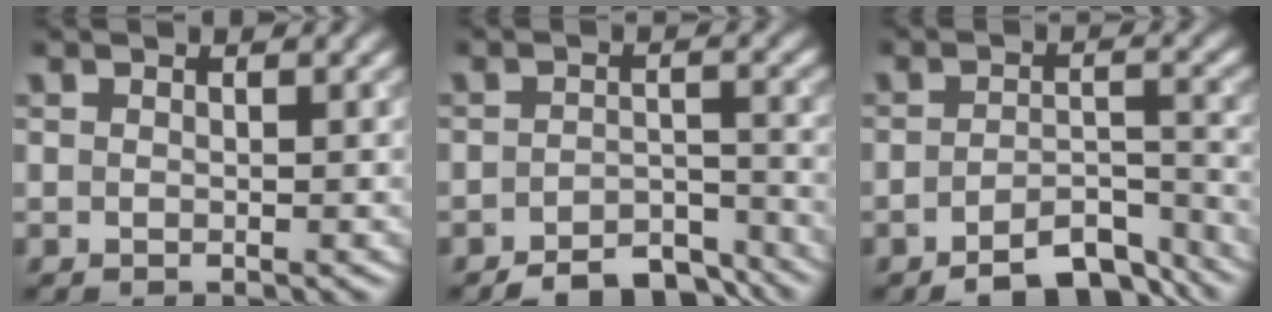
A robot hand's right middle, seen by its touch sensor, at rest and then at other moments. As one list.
[{"total": 5.4, "force": [-4.5, 2.0, 2.2], "torque": [-0.026, -0.005, -0.061]}, {"total": 6.2, "force": [-4.7, 2.0, 3.5], "torque": [-0.051, -0.001, -0.069]}]